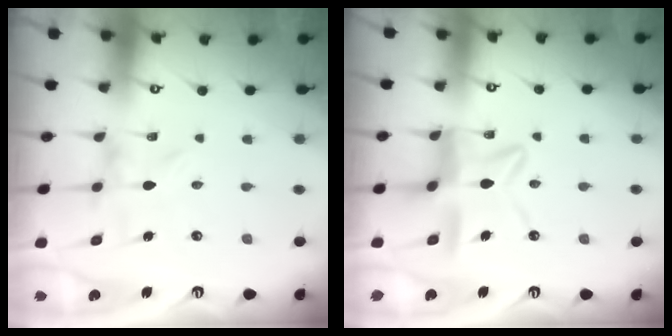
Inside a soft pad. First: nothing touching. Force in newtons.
{"total": 12.2, "press": 12.2, "slide": 1.2}